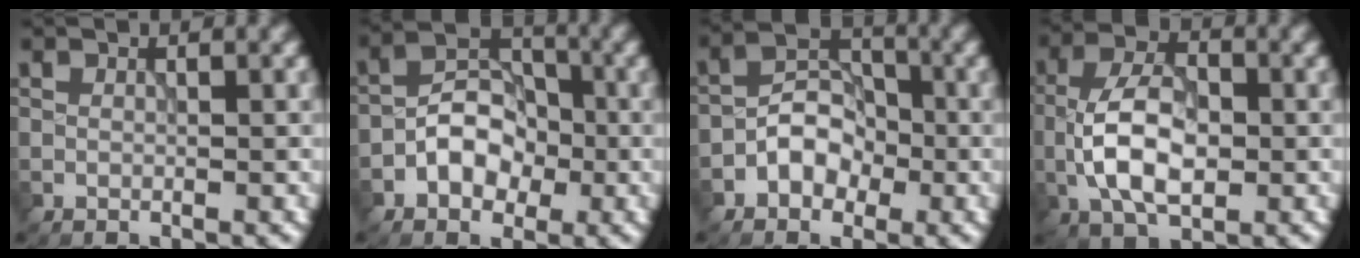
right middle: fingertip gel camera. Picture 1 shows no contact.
{"total": 4.2, "force": [-1.6, 3.0, 2.6], "torque": [-0.032, 0.010, -0.029]}
{"total": 3.5, "force": [-1.5, 2.5, 1.9], "torque": [-0.022, 0.013, -0.028]}
{"total": 6.7, "force": [-1.4, 3.5, 5.5], "torque": [-0.108, 0.008, -0.033]}